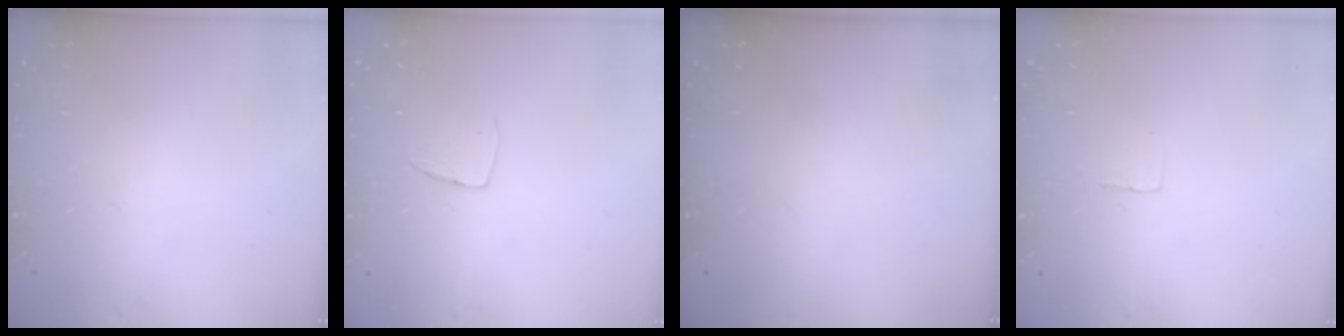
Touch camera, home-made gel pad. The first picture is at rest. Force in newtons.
{"total": 4.8, "press": 4.8, "slide": 0.4}
{"total": 0.0}
{"total": 2.4, "press": 2.4, "slide": 0.1}